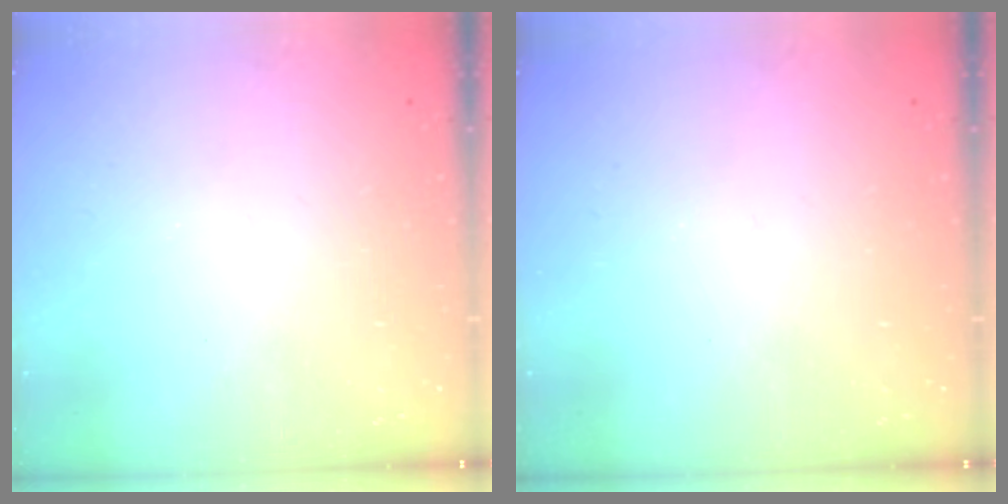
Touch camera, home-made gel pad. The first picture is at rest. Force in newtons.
{"total": 0.0}